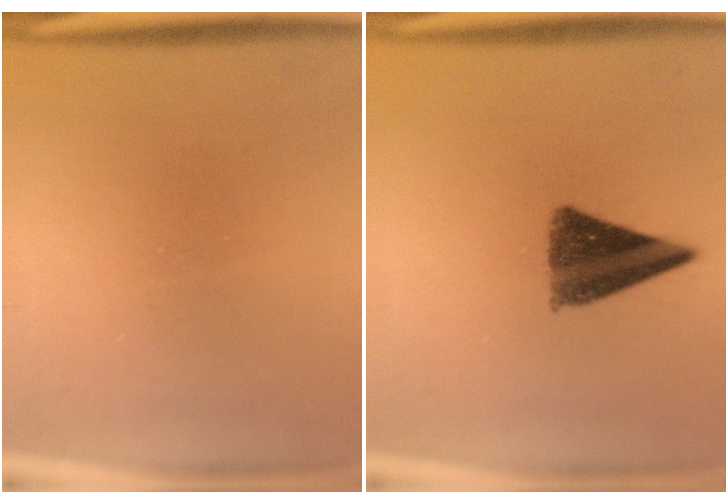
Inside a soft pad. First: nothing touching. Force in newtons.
{"total": 10.1}